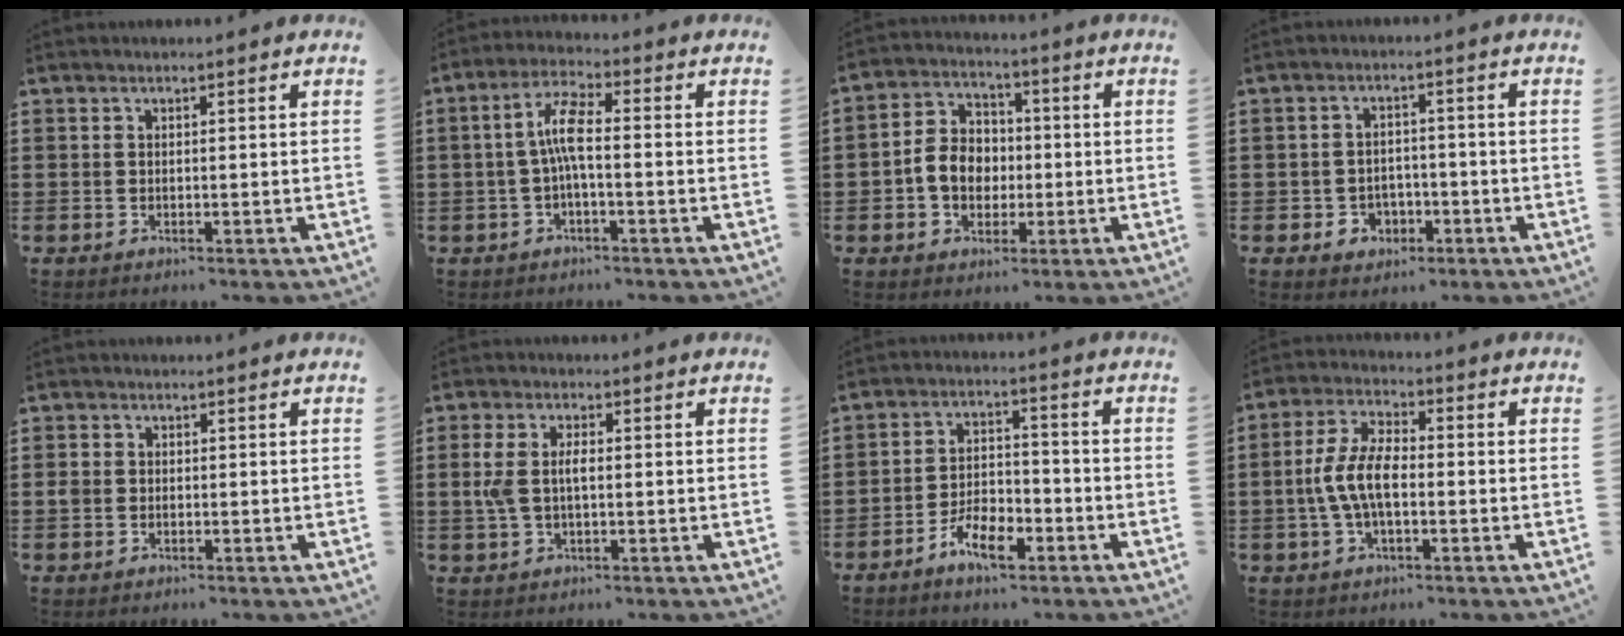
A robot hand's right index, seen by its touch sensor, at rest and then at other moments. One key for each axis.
{"total": 6.2, "fx": -0.6, "fy": 1.7, "fz": 5.9, "tx": -0.123, "ty": 0.005, "tz": -0.017}
{"total": 6.7, "fx": -0.9, "fy": 5.6, "fz": 3.6, "tx": -0.084, "ty": 0.009, "tz": -0.021}
{"total": 3.1, "fx": -1.5, "fy": 2.6, "fz": 1.0, "tx": -0.026, "ty": 0.004, "tz": -0.033}
{"total": 1.5, "fx": -0.3, "fy": 1.2, "fz": 0.8, "tx": -0.018, "ty": 0.004, "tz": -0.007}
{"total": 4.5, "fx": 0.0, "fy": 2.1, "fz": 3.9, "tx": -0.100, "ty": -0.001, "tz": -0.008}
{"total": 6.9, "fx": -4.3, "fy": 2.8, "fz": 4.5, "tx": -0.084, "ty": 0.011, "tz": -0.080}
{"total": 7.5, "fx": -1.2, "fy": 3.5, "fz": 6.6, "tx": -0.157, "ty": -0.003, "tz": -0.030}